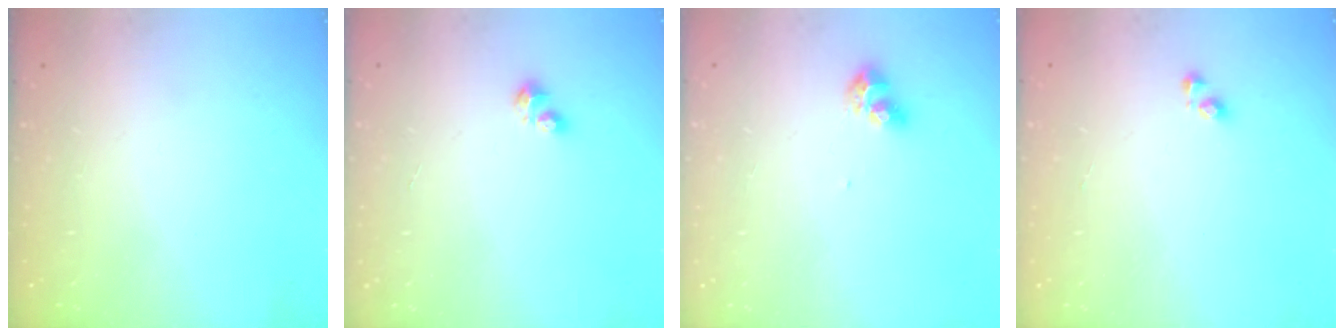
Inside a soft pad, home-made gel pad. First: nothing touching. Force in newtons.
{"total": 2.5, "press": 2.5, "slide": 0.4}
{"total": 7.9, "press": 7.9, "slide": 0.6}
{"total": 3.4, "press": 3.4, "slide": 0.3}